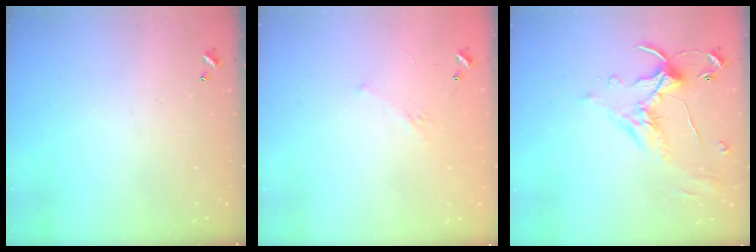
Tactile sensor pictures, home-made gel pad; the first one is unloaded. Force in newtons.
{"total": 3.8, "press": 3.7, "slide": 0.9}
{"total": 1.3, "press": 0.8, "slide": 1.0}